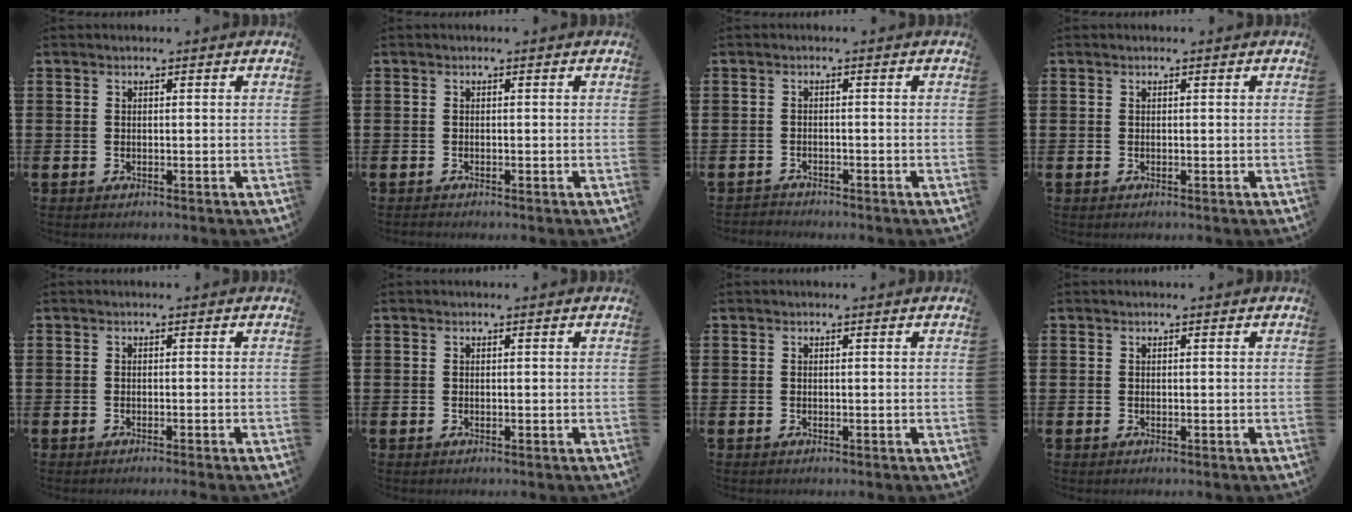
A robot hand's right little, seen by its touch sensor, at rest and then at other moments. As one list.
[{"total": 0.0}, {"total": 1.1, "force": [-1.1, 0.0, -0.2], "torque": [0.001, 0.003, -0.024]}, {"total": 0.0}, {"total": 0.5, "force": [-0.5, -0.2, 0.1], "torque": [-0.001, 0.000, -0.011]}, {"total": 0.0}, {"total": 0.0}, {"total": 0.0}]